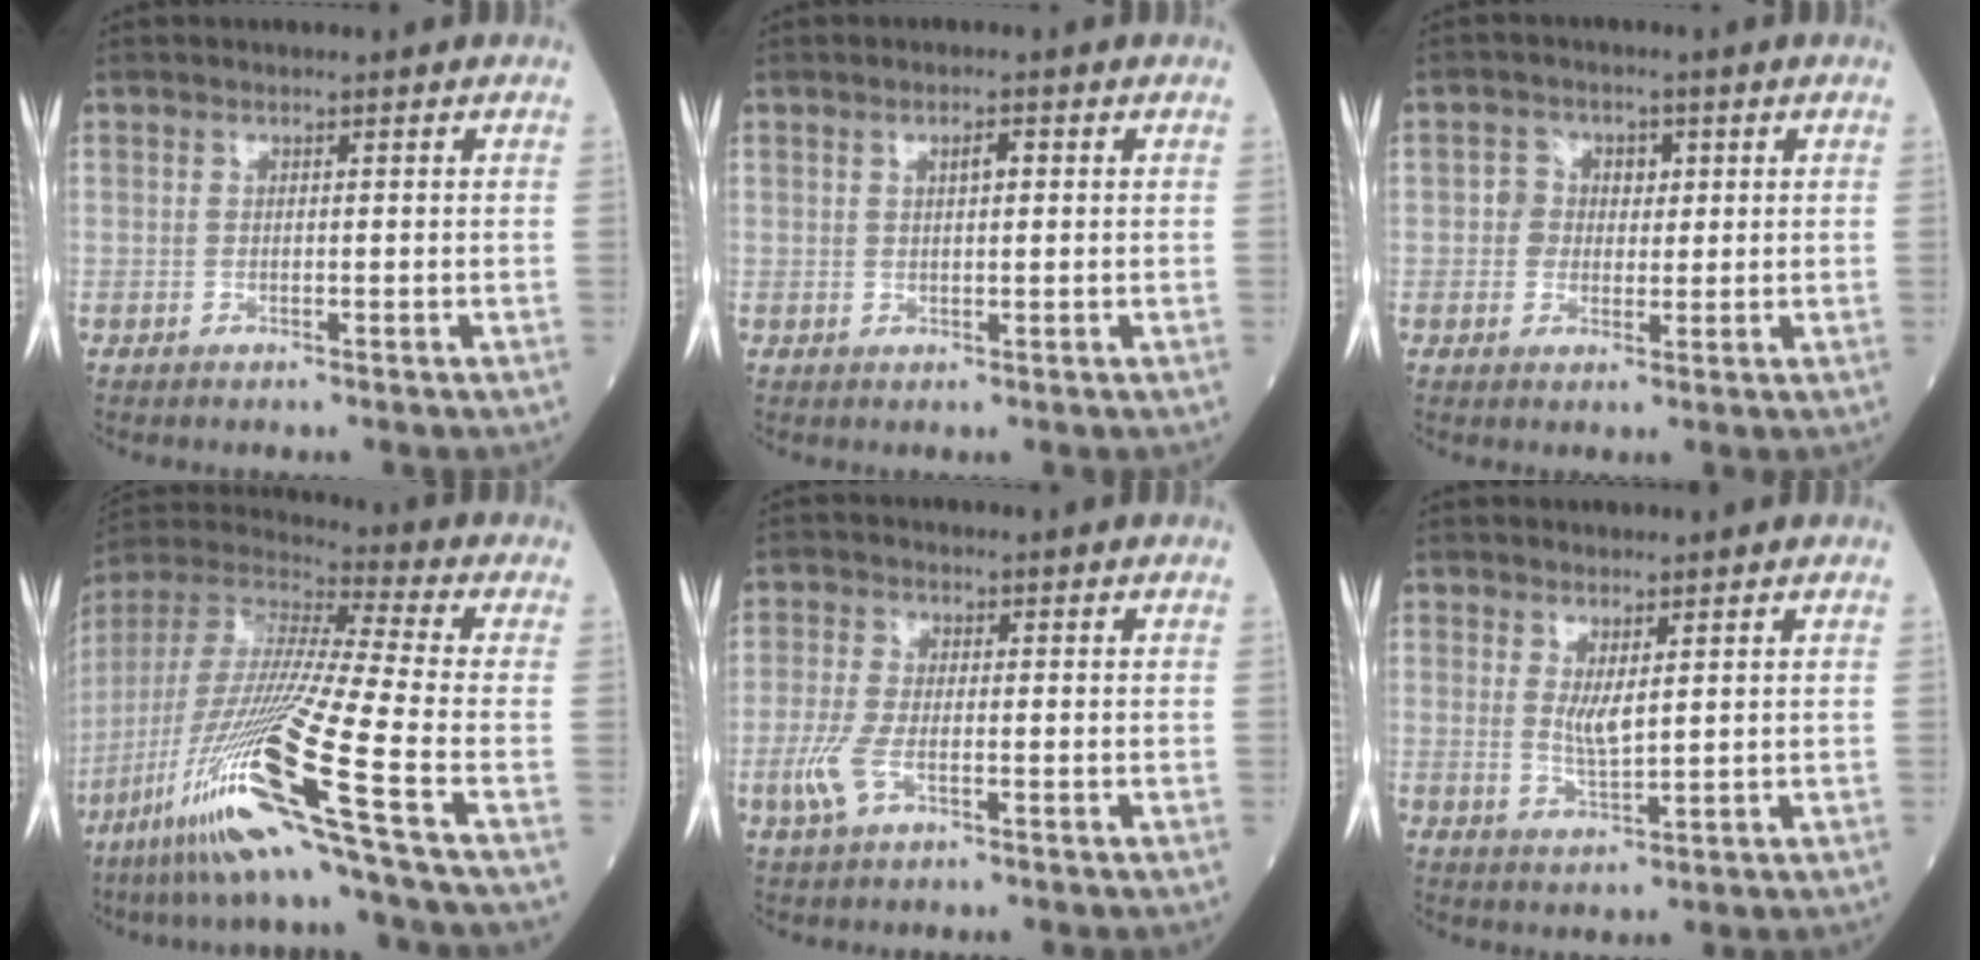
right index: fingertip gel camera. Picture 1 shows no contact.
{"total": 2.0, "force": [0.6, 0.6, 1.8], "torque": [-0.032, 0.002, 0.010]}
{"total": 3.7, "force": [0.5, 3.4, 1.4], "torque": [-0.015, 0.011, 0.006]}
{"total": 22.9, "force": [-11.0, -1.5, 20.0], "torque": [-0.427, -0.055, -0.217]}
{"total": 4.6, "force": [-1.7, 1.6, 3.9], "torque": [-0.105, -0.008, -0.036]}
{"total": 3.0, "force": [1.1, 0.5, 2.7], "torque": [-0.054, -0.011, 0.027]}